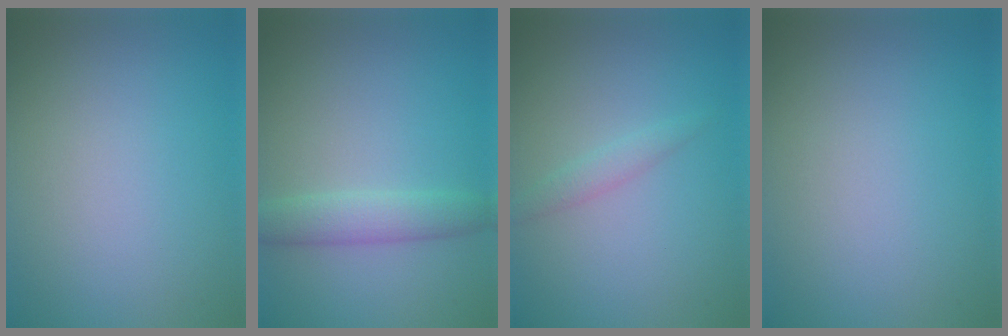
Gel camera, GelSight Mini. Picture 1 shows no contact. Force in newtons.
{"total": 2.7, "press": 2.7, "slide": 0.1}
{"total": 1.2, "press": 1.2, "slide": 0.1}
{"total": 0.0}